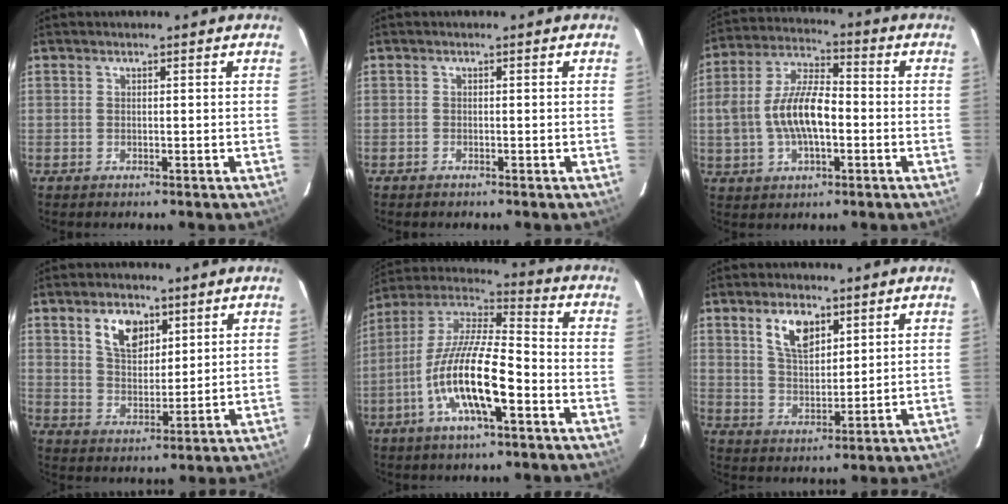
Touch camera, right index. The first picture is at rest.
{"total": 0.5, "force": [-0.5, 0.2, 0.0], "torque": [-0.001, 0.002, -0.010]}
{"total": 12.3, "force": [-1.9, 5.6, 10.7], "torque": [-0.220, 0.011, -0.033]}
{"total": 7.7, "force": [3.9, 4.6, 4.8], "torque": [-0.081, 0.008, 0.075]}
{"total": 16.3, "force": [-6.3, 3.9, 14.5], "torque": [-0.282, -0.011, -0.124]}
{"total": 7.6, "force": [4.1, 3.8, 5.2], "torque": [-0.093, 0.008, 0.080]}